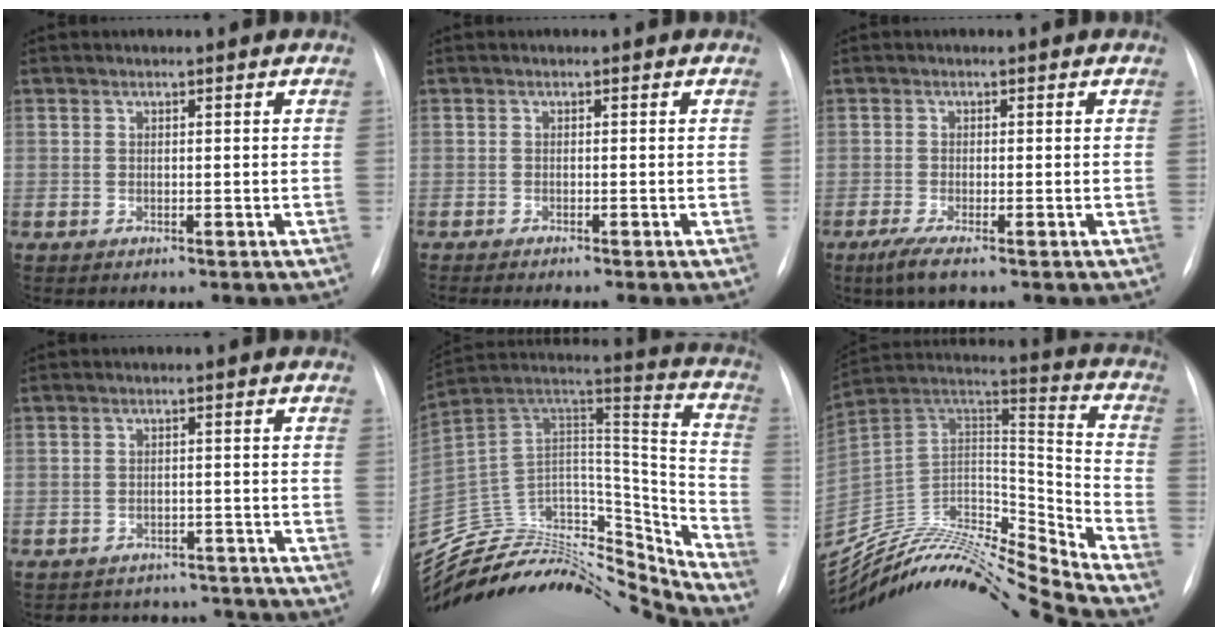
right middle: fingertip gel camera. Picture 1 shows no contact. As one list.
[{"total": 3.4, "force": [-2.8, -0.5, 1.9], "torque": [-0.015, -0.001, -0.039]}, {"total": 2.9, "force": [-1.8, 0.1, 2.3], "torque": [-0.053, -0.011, -0.039]}, {"total": 8.8, "force": [-8.1, 3.4, 0.5], "torque": [-0.002, 0.022, -0.096]}, {"total": 34.8, "force": [-31.9, 7.8, 11.4], "torque": [-0.208, -0.002, -0.492]}, {"total": 24.5, "force": [-23.3, 0.5, 7.6], "torque": [-0.158, 0.027, -0.390]}]